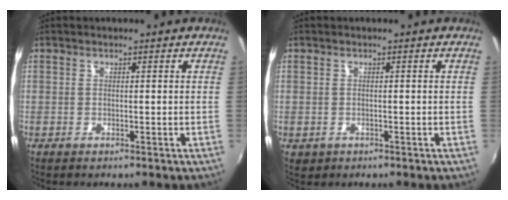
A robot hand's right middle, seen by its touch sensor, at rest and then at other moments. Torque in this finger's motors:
{"motor_torque": [0.24, -0.15, 0.05, 0.00]}